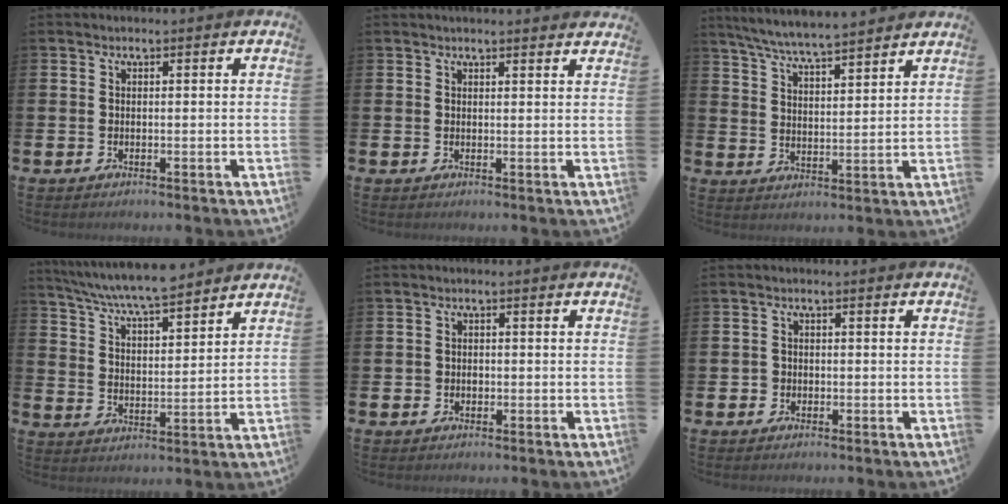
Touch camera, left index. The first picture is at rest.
{"total": 1.4, "force": [1.4, -0.1, 0.1], "torque": [0.006, -0.010, 0.024]}
{"total": 6.4, "force": [6.2, -0.1, 1.7], "torque": [-0.057, -0.036, 0.111]}
{"total": 7.1, "force": [6.8, 0.1, 2.2], "torque": [-0.070, -0.039, 0.122]}
{"total": 1.2, "force": [-0.3, 1.2, 0.3], "torque": [0.000, 0.003, -0.011]}
{"total": 1.4, "force": [-0.5, 1.2, 0.1], "torque": [-0.004, 0.005, -0.014]}